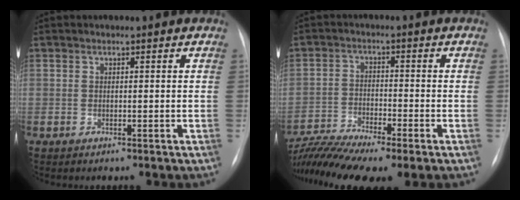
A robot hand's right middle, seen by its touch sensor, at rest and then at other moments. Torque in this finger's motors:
{"motor_torque": [1.16, -0.98, 0.60, 0.18]}